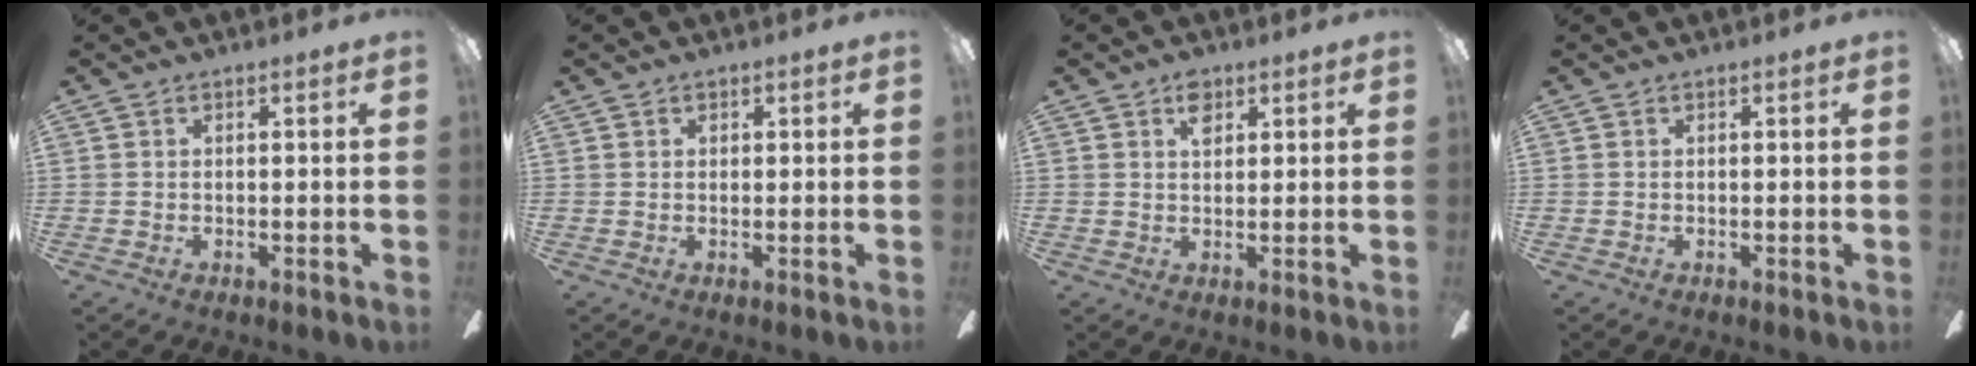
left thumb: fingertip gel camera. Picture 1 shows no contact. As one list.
[{"total": 0.8, "force": [0.5, 0.6, 0.1], "torque": [-0.003, 0.002, 0.009]}, {"total": 3.8, "force": [2.2, 2.3, 2.1], "torque": [-0.030, -0.003, 0.037]}, {"total": 0.0}]